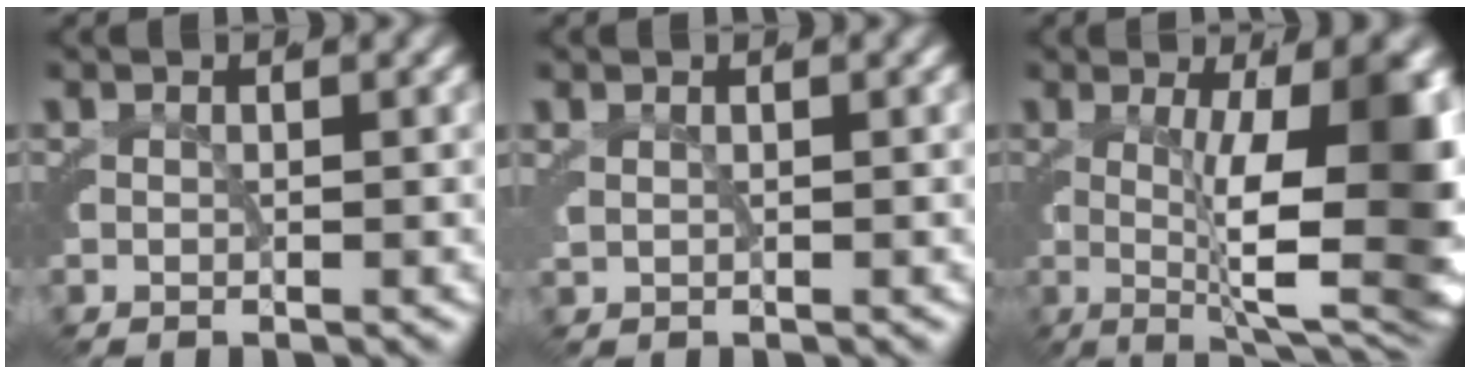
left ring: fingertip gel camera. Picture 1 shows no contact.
{"total": 1.1, "force": [0.9, -0.4, 0.4], "torque": [-0.008, 0.001, 0.020]}
{"total": 11.8, "force": [-0.8, 3.0, 11.3], "torque": [-0.128, -0.021, 0.000]}